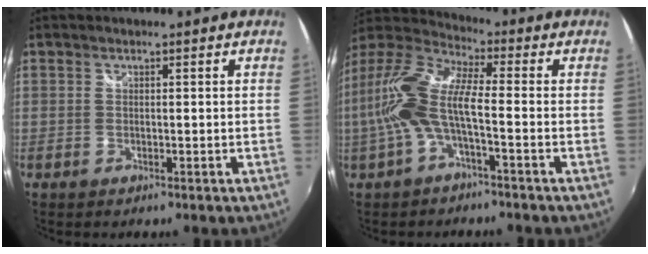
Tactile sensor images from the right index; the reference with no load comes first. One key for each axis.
{"total": 11.8, "fx": -1.9, "fy": 3.4, "fz": 11.1, "tx": -0.233, "ty": 0.009, "tz": -0.038}